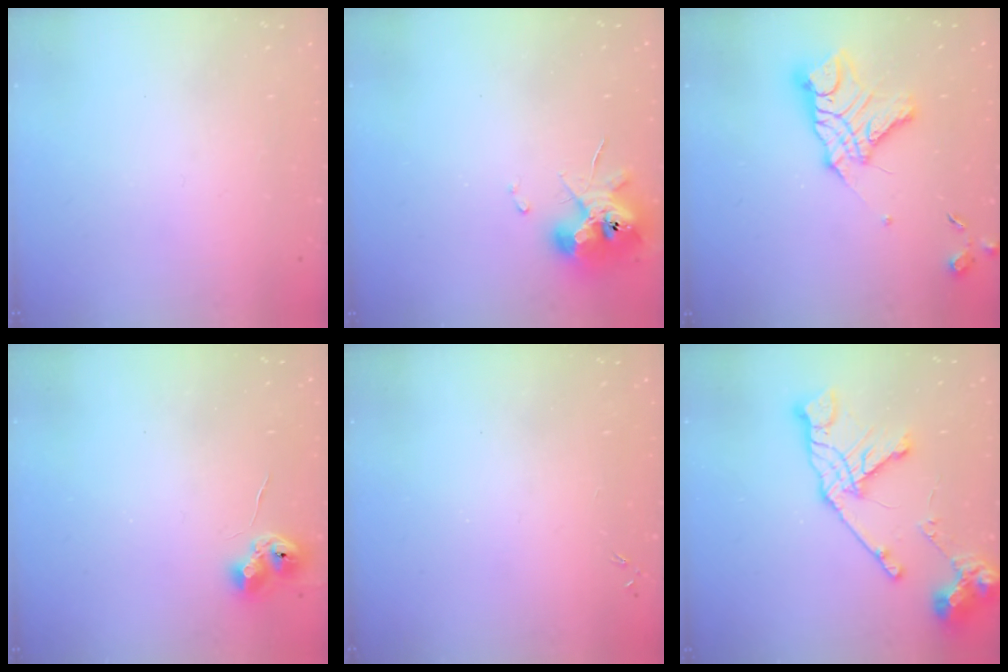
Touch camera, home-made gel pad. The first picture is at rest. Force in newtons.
{"total": 11.6, "press": 11.5, "slide": 1.3}
{"total": 15.3, "press": 15.2, "slide": 1.5}
{"total": 7.4, "press": 7.4, "slide": 0.7}
{"total": 0.0}
{"total": 17.6, "press": 17.5, "slide": 1.8}